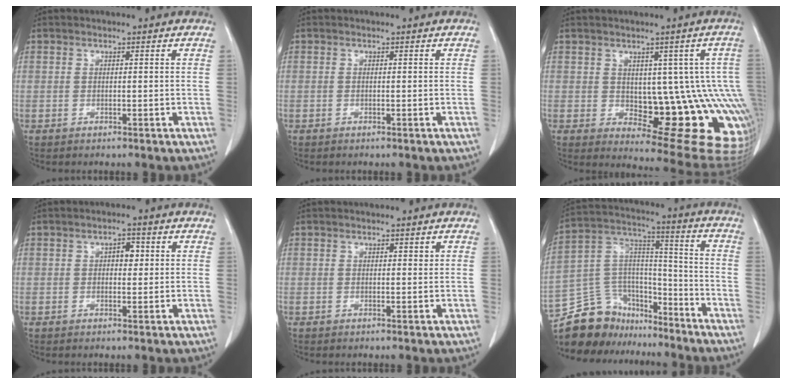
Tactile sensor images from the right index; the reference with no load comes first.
{"total": 0.0}
{"total": 14.9, "force": [-1.8, 6.7, 13.1], "torque": [-0.101, 0.014, -0.004]}
{"total": 2.5, "force": [0.7, 1.4, 2.0], "torque": [-0.028, 0.008, 0.010]}
{"total": 0.8, "force": [0.5, 0.4, 0.4], "torque": [-0.002, -0.002, 0.007]}
{"total": 16.4, "force": [-14.0, 7.7, 3.5], "torque": [-0.072, 0.065, -0.241]}